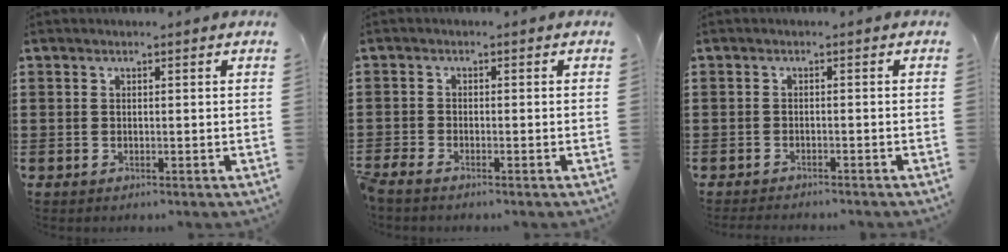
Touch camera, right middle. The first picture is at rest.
{"total": 1.5, "force": [-1.4, 0.2, 0.5], "torque": [-0.027, -0.006, -0.032]}
{"total": 1.2, "force": [-1.2, 0.0, 0.1], "torque": [-0.004, 0.001, -0.024]}